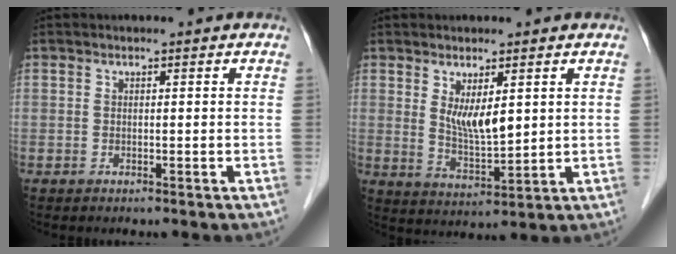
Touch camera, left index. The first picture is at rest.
{"total": 5.6, "force": [1.8, 1.6, 5.1], "torque": [-0.096, -0.010, 0.043]}